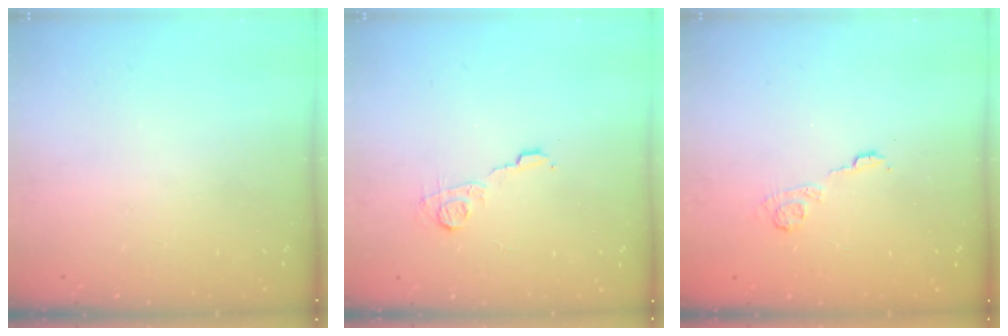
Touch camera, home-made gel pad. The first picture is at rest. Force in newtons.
{"total": 7.3, "press": 7.2, "slide": 0.4}
{"total": 4.0, "press": 3.8, "slide": 1.2}